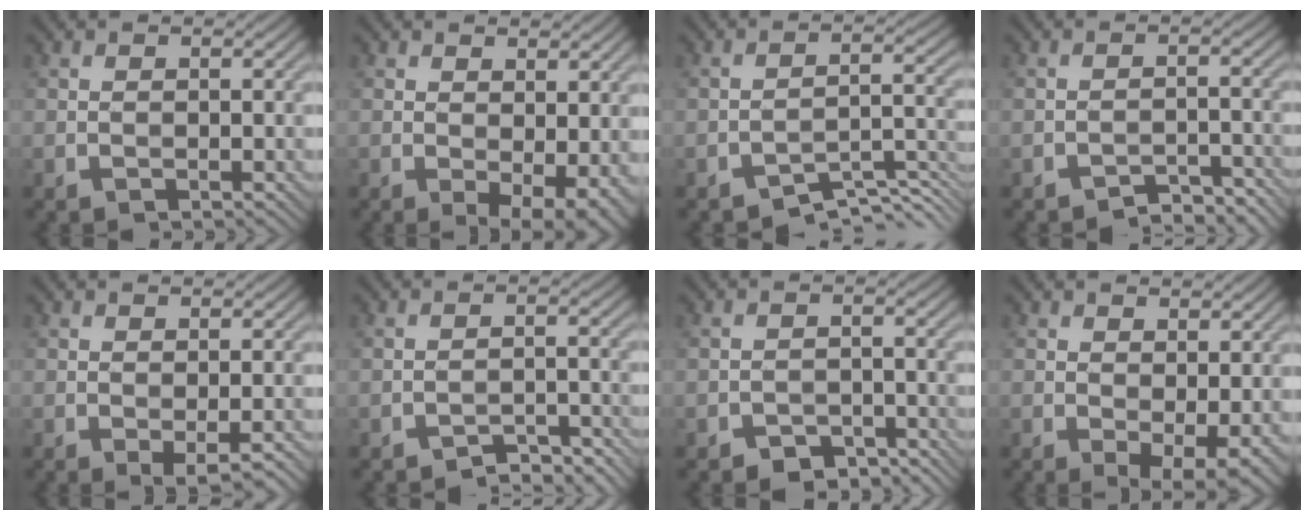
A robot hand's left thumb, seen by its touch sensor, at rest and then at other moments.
{"total": 4.6, "force": [-0.4, 2.2, 4.1], "torque": [-0.058, -0.010, 0.005]}
{"total": 4.9, "force": [-4.3, 1.0, 2.2], "torque": [-0.029, 0.006, -0.068]}
{"total": 3.1, "force": [-2.9, 0.6, 1.0], "torque": [-0.011, 0.010, -0.045]}
{"total": 2.0, "force": [-0.6, 0.2, 1.9], "torque": [-0.037, 0.000, -0.009]}
{"total": 3.4, "force": [-3.1, 0.7, 1.1], "torque": [-0.013, 0.009, -0.048]}
{"total": 3.3, "force": [-2.8, 1.4, 1.0], "torque": [-0.011, 0.006, -0.042]}
{"total": 4.5, "force": [-0.2, 1.8, 4.1], "torque": [-0.062, -0.009, 0.006]}